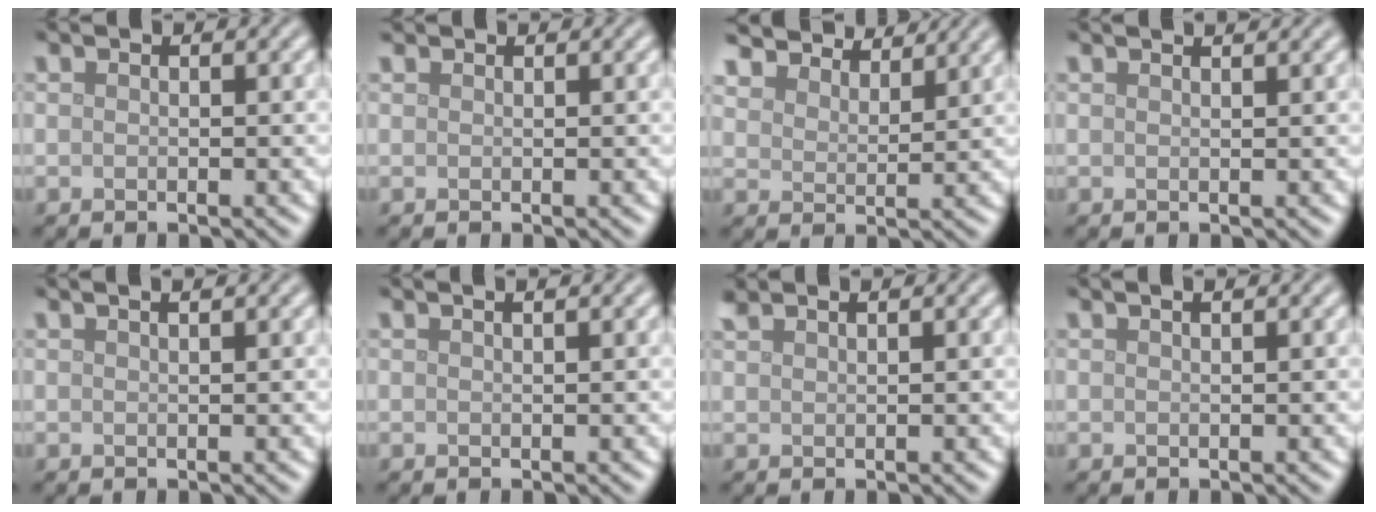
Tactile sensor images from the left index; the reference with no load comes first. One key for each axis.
{"total": 0.6, "fx": 0.6, "fy": 0.2, "fz": -0.1, "tx": 0.003, "ty": 0.001, "tz": 0.012}
{"total": 6.7, "fx": 6.3, "fy": 1.4, "fz": 1.6, "tx": -0.048, "ty": -0.001, "tz": 0.112}
{"total": 2.2, "fx": 1.8, "fy": 0.7, "fz": 1.0, "tx": 0.001, "ty": 0.005, "tz": 0.000}
{"total": 2.3, "fx": 1.4, "fy": 1.0, "fz": 1.4, "tx": -0.001, "ty": 0.004, "tz": -0.008}
{"total": 1.4, "fx": 0.9, "fy": 0.5, "fz": 0.9, "tx": -0.005, "ty": 0.000, "tz": 0.001}
{"total": 1.3, "fx": 1.2, "fy": 0.2, "fz": 0.5, "tx": -0.007, "ty": 0.004, "tz": 0.023}
{"total": 1.4, "fx": 1.0, "fy": 0.5, "fz": 0.9, "tx": -0.005, "ty": -0.001, "tz": 0.001}